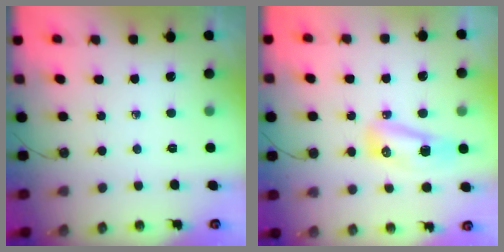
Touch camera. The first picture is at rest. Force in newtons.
{"total": 19.7, "press": 11.5, "slide": 15.9}